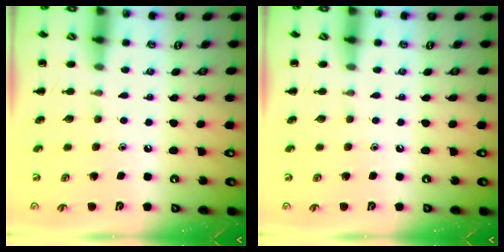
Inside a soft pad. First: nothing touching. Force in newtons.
{"total": 0.0}